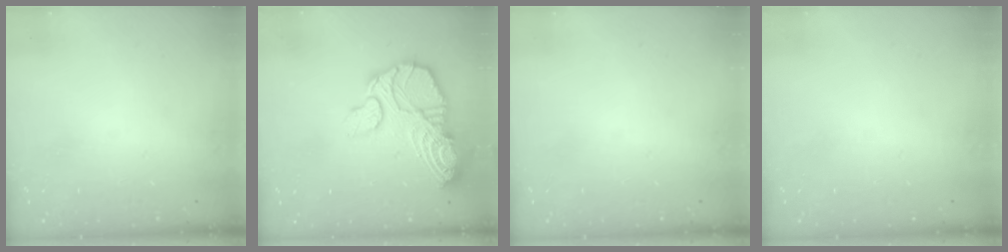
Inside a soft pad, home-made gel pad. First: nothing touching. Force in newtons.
{"total": 18.4, "press": 18.3, "slide": 2.1}
{"total": 0.0}
{"total": 0.0}